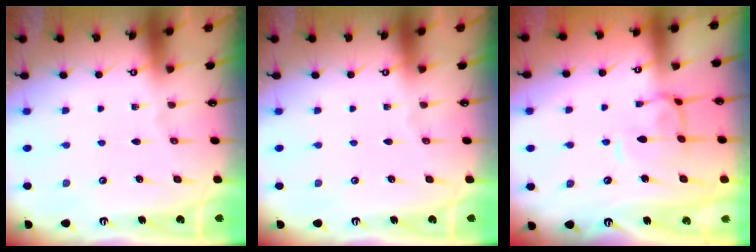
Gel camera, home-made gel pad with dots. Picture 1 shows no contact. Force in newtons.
{"total": 0.0}
{"total": 2.2, "press": 2.0, "slide": 0.7}